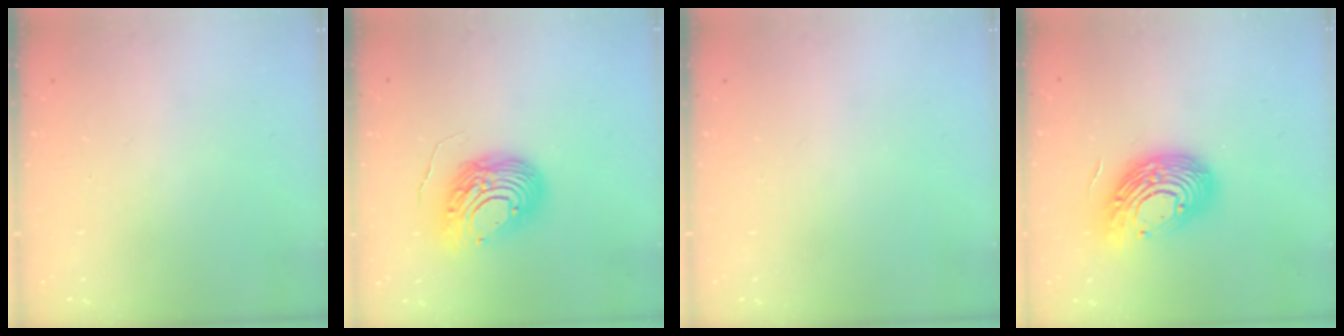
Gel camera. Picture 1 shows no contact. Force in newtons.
{"total": 12.0, "press": 12.0, "slide": 1.1}
{"total": 0.0}
{"total": 17.0, "press": 16.9, "slide": 1.2}